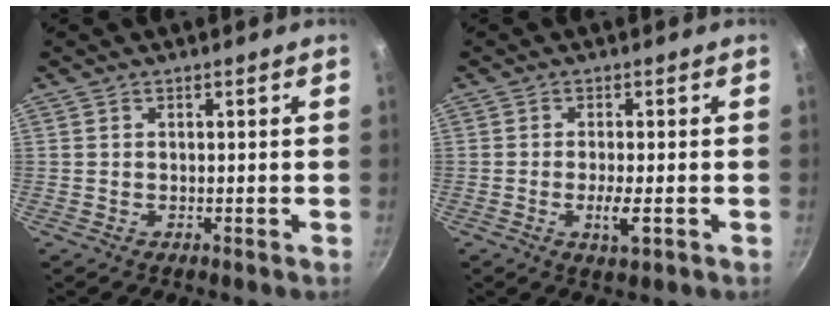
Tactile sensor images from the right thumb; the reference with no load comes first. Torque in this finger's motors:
{"motor_torque": [2.58, 2.43, 0.83, 0.09, 0.02]}